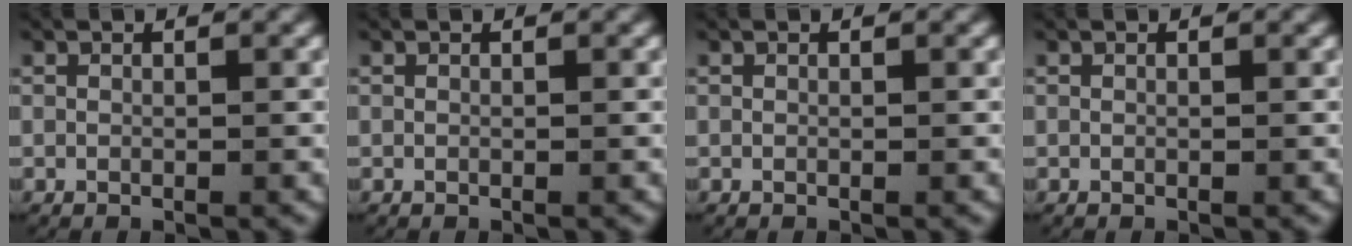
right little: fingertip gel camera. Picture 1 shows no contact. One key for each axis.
{"total": 0.0}
{"total": 0.0}
{"total": 0.0}